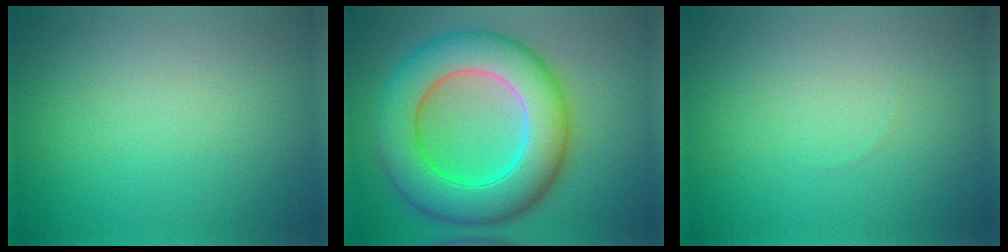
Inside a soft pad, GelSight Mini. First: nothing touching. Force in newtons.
{"total": 10.6, "press": 10.6, "slide": 0.1}
{"total": 0.0}